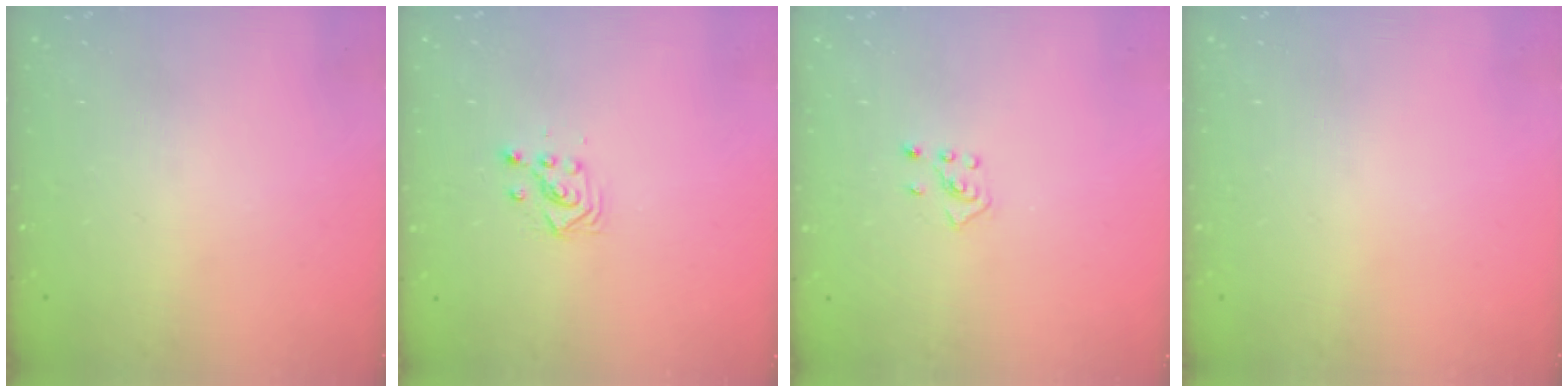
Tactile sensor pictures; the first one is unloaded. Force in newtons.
{"total": 3.0, "press": 3.0, "slide": 0.1}
{"total": 2.5, "press": 2.4, "slide": 0.7}
{"total": 0.0}